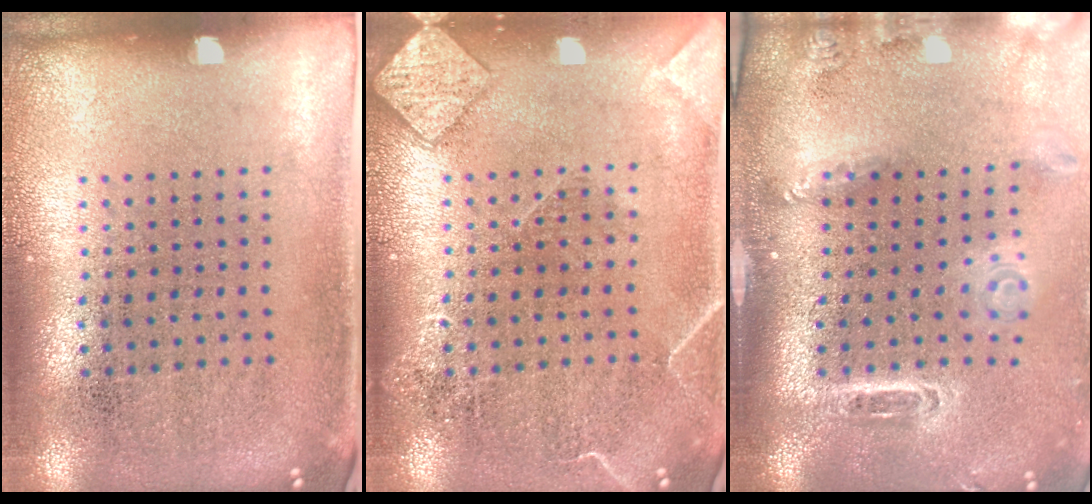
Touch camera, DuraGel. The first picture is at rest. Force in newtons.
{"total": 2.3, "press": 2.3, "slide": 0.3}
{"total": 2.9, "press": 2.1, "slide": 2.0}